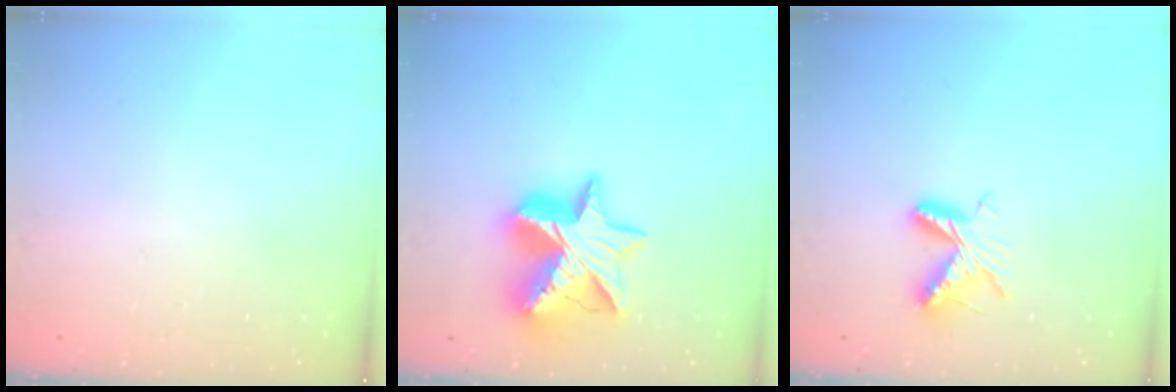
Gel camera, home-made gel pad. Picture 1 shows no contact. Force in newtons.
{"total": 18.3, "press": 18.2, "slide": 1.3}
{"total": 7.2, "press": 7.2, "slide": 0.7}